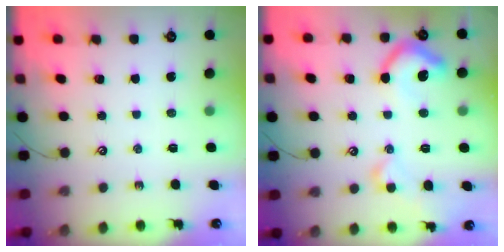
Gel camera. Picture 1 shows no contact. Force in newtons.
{"total": 9.3, "press": 9.2, "slide": 1.3}